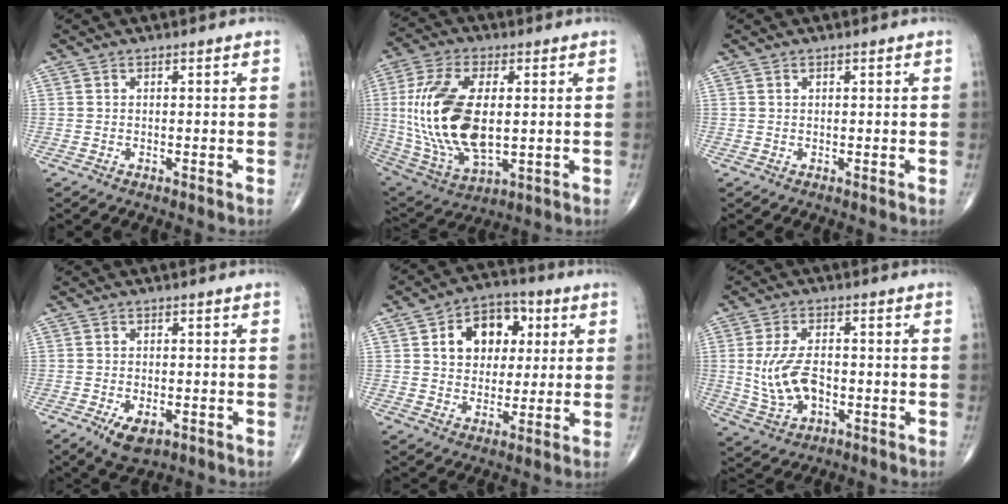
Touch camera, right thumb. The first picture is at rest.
{"total": 21.2, "force": [1.1, 10.7, 18.3], "torque": [-0.385, -0.015, 0.030]}
{"total": 0.0}
{"total": 5.4, "force": [-2.4, 2.8, 3.9], "torque": [-0.064, -0.001, -0.033]}
{"total": 12.2, "force": [3.3, 9.0, 7.5], "torque": [-0.068, 0.004, 0.050]}
{"total": 10.0, "force": [-0.8, 5.8, 8.2], "torque": [-0.156, 0.003, -0.008]}